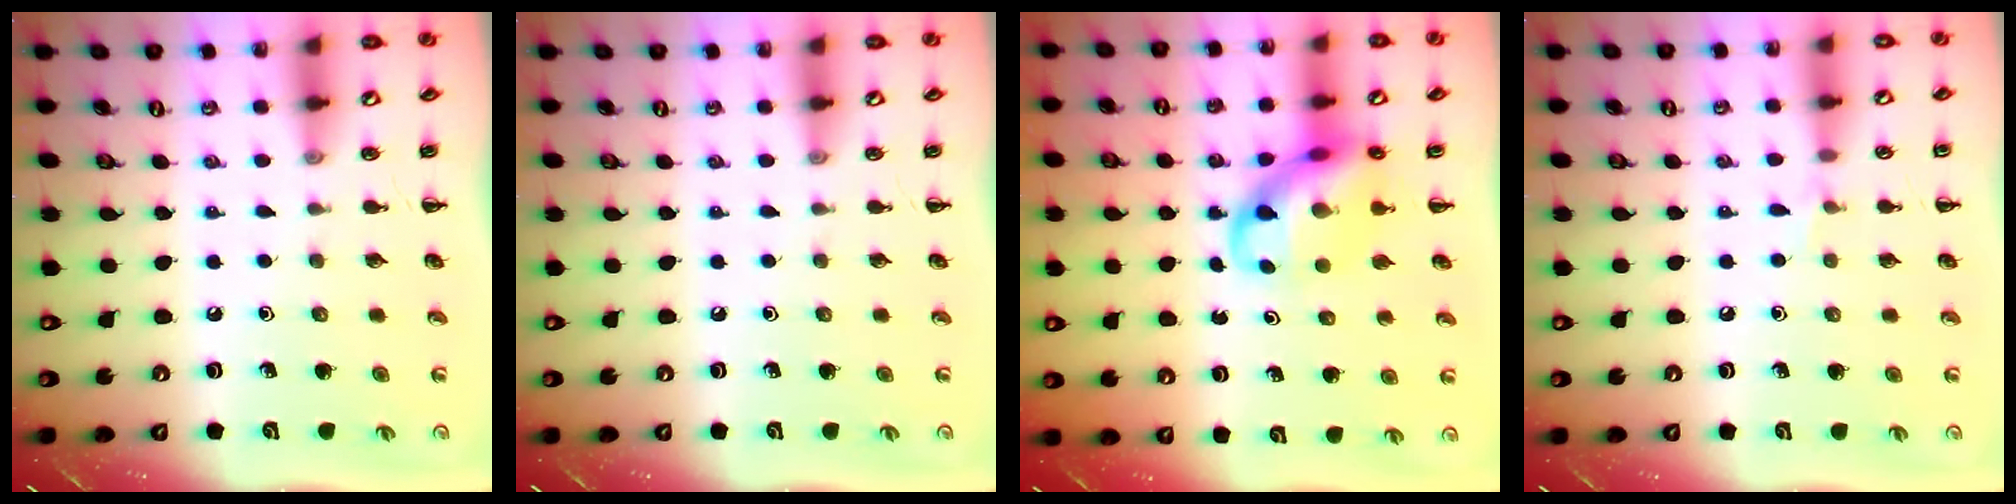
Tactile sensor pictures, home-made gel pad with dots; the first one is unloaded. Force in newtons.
{"total": 0.0}
{"total": 11.5, "press": 11.1, "slide": 2.8}
{"total": 4.4, "press": 4.1, "slide": 1.5}